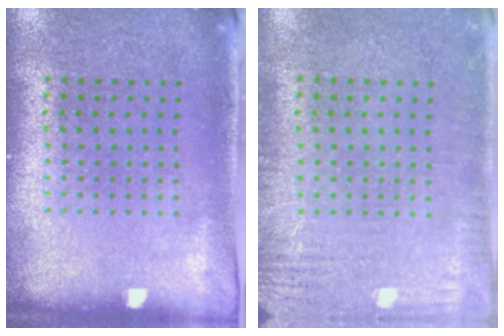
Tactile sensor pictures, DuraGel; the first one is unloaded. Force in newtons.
{"total": 2.9, "press": 2.9, "slide": 0.4}